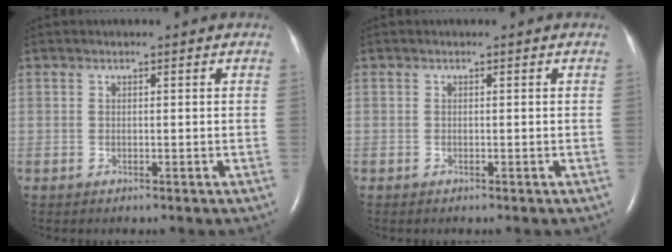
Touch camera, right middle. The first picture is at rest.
{"total": 0.0}